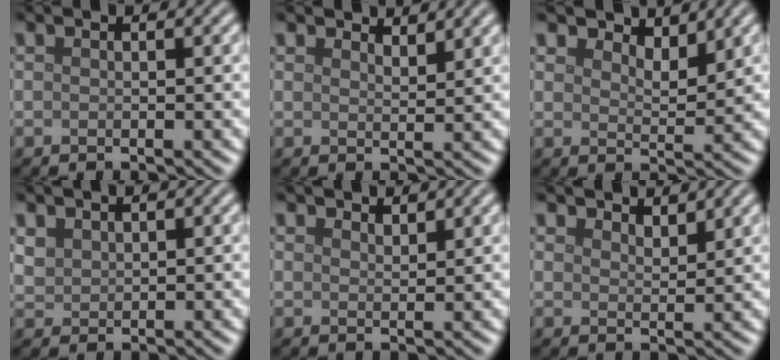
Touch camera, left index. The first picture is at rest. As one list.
[{"total": 2.1, "force": [2.0, 0.3, 0.5], "torque": [-0.008, 0.001, 0.030]}, {"total": 3.2, "force": [2.9, 0.8, 0.9], "torque": [-0.018, -0.001, 0.042]}, {"total": 1.5, "force": [1.0, 1.1, 0.4], "torque": [-0.014, 0.001, 0.025]}, {"total": 1.7, "force": [1.6, 0.4, 0.4], "torque": [-0.008, 0.002, 0.027]}, {"total": 2.5, "force": [2.4, 0.4, 0.6], "torque": [-0.009, 0.001, 0.037]}]